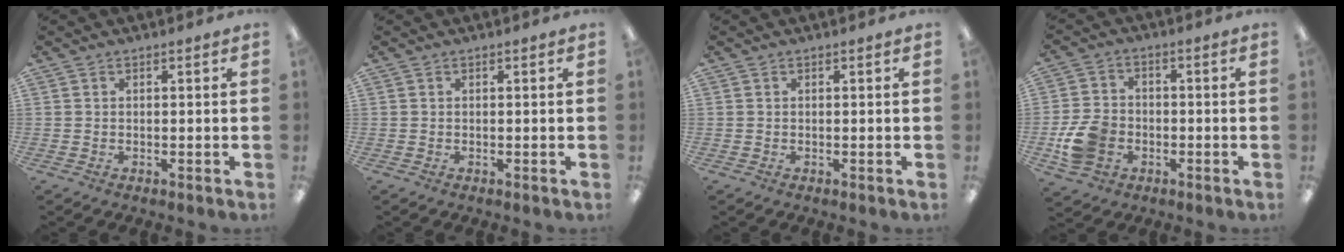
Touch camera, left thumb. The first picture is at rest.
{"total": 0.0}
{"total": 0.0}
{"total": 9.3, "force": [-3.0, 7.3, 5.0], "torque": [-0.104, 0.017, -0.053]}